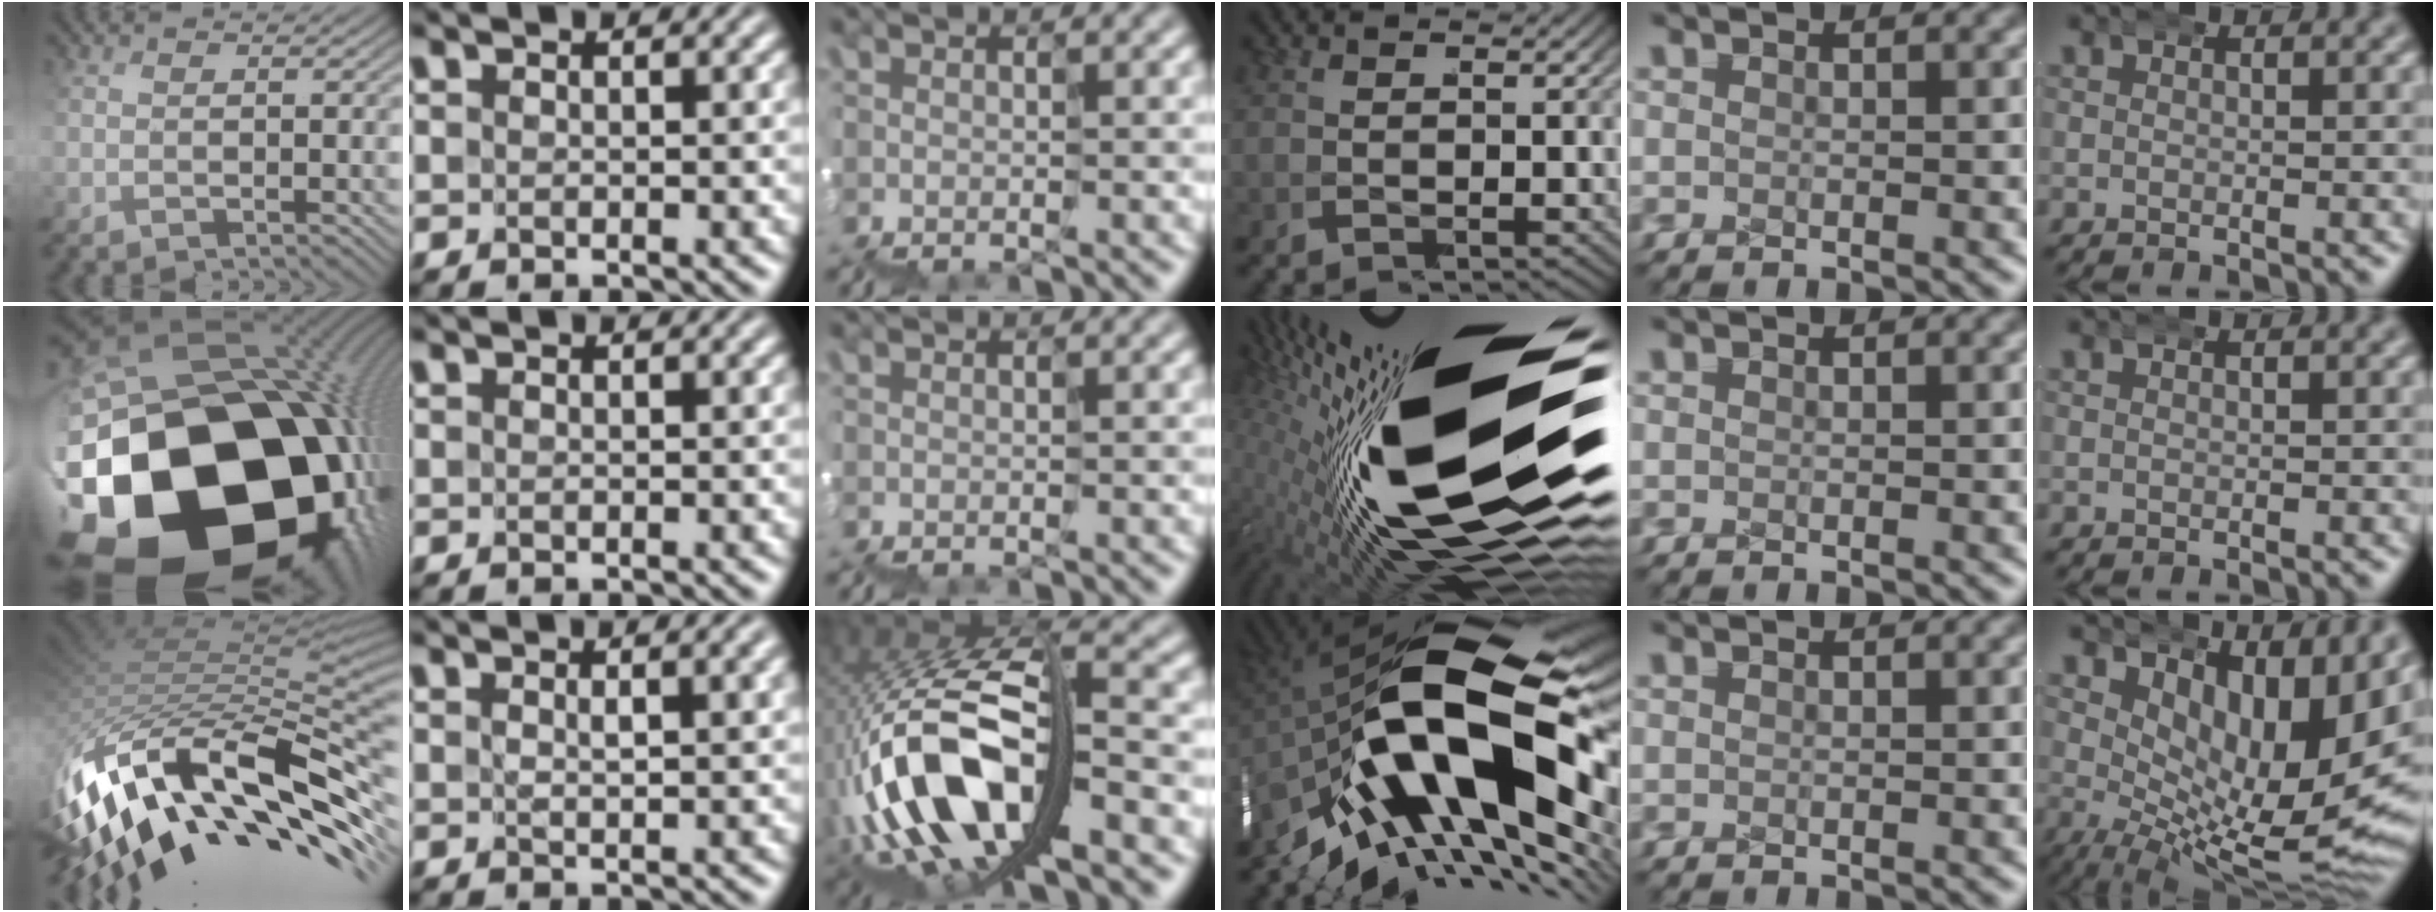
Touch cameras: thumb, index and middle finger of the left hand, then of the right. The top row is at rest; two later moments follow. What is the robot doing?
{"motion": "wrap", "object": "duck tape"}